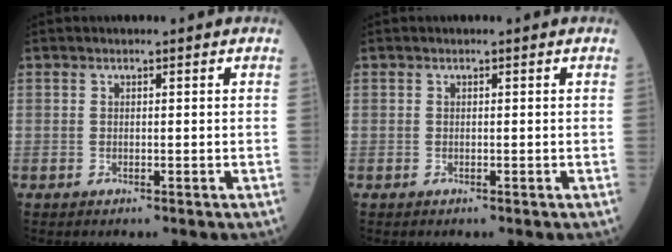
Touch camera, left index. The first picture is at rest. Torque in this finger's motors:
{"motor_torque": [-0.04, 0.04, 0.01, 0.00]}